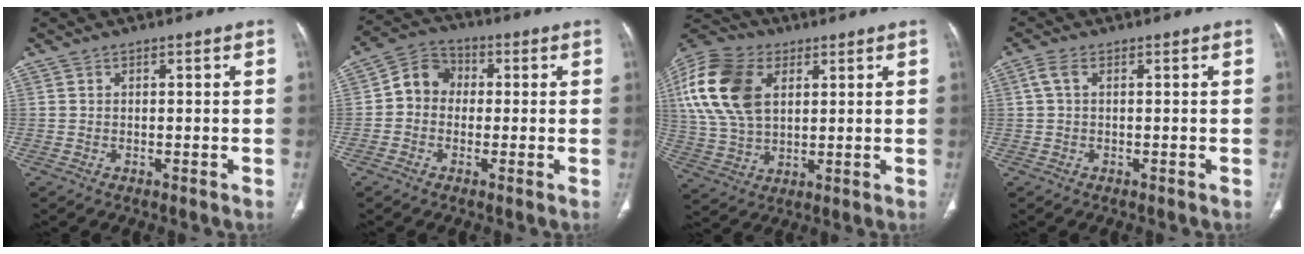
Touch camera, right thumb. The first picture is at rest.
{"total": 7.1, "force": [-0.2, 6.2, 3.4], "torque": [-0.038, 0.025, -0.019]}
{"total": 20.8, "force": [6.2, 13.8, 14.4], "torque": [-0.311, 0.008, 0.112]}
{"total": 2.4, "force": [0.6, 1.2, 1.9], "torque": [-0.052, 0.011, 0.013]}